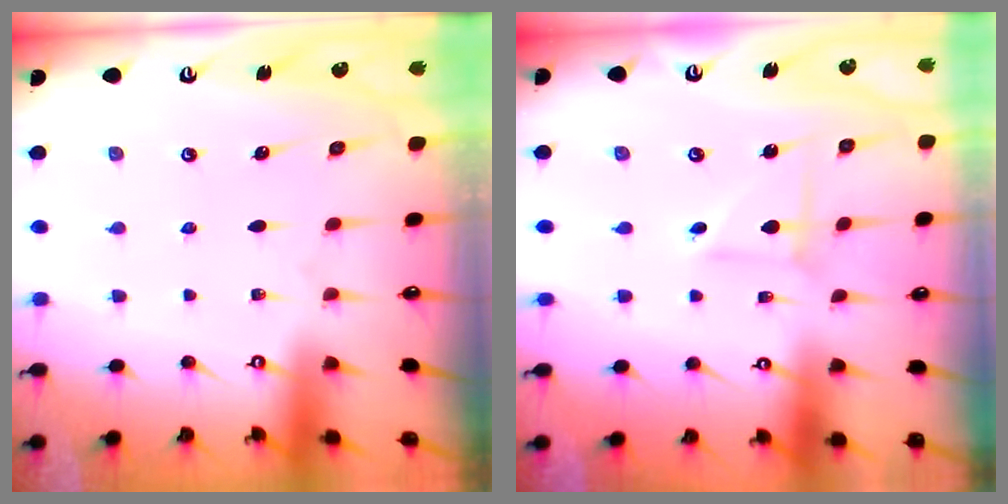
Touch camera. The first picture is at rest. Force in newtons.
{"total": 2.5, "press": 2.5, "slide": 0.2}